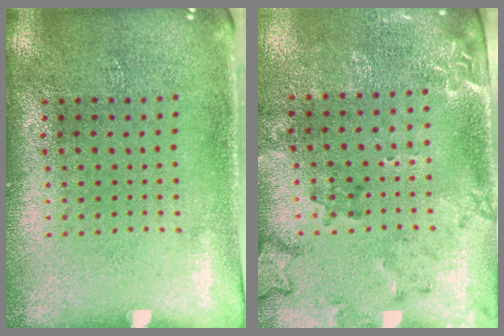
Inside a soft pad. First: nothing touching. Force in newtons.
{"total": 1.9, "press": 1.6, "slide": 1.1}